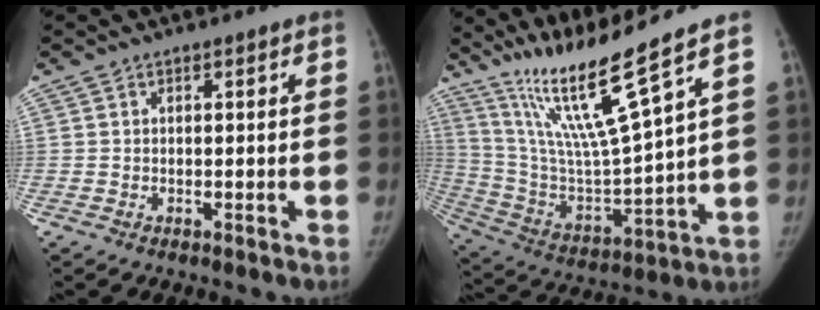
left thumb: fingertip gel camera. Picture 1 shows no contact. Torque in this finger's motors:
{"motor_torque": [0.15, 0.15, 1.41, -1.36, 0.13]}